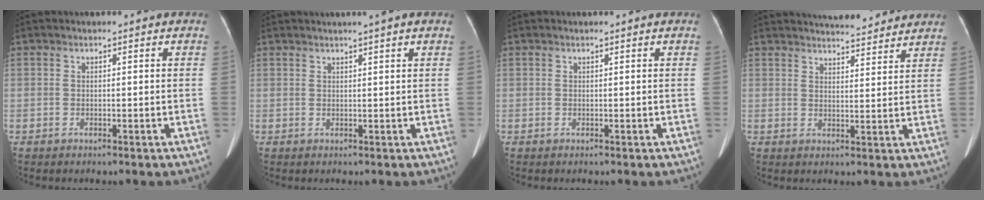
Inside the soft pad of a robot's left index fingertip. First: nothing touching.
{"total": 2.9, "force": [2.2, -0.3, 1.9], "torque": [-0.026, 0.019, 0.034]}
{"total": 0.0}
{"total": 11.5, "force": [10.9, 2.1, 3.0], "torque": [-0.035, 0.010, 0.137]}